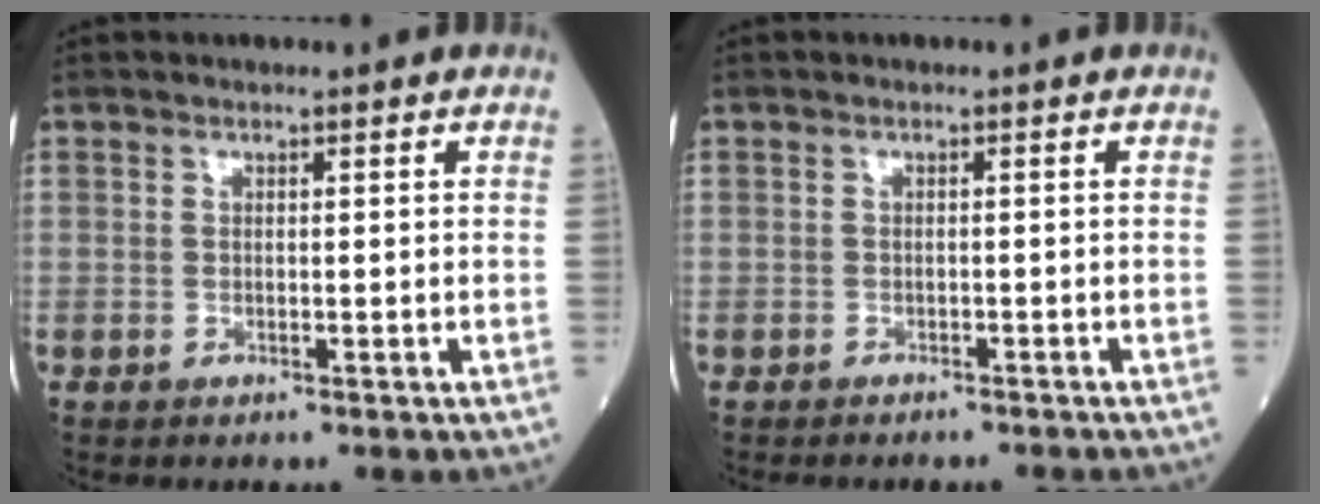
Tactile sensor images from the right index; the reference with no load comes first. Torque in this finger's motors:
{"motor_torque": [-0.37, -0.22, -0.59, -0.21]}